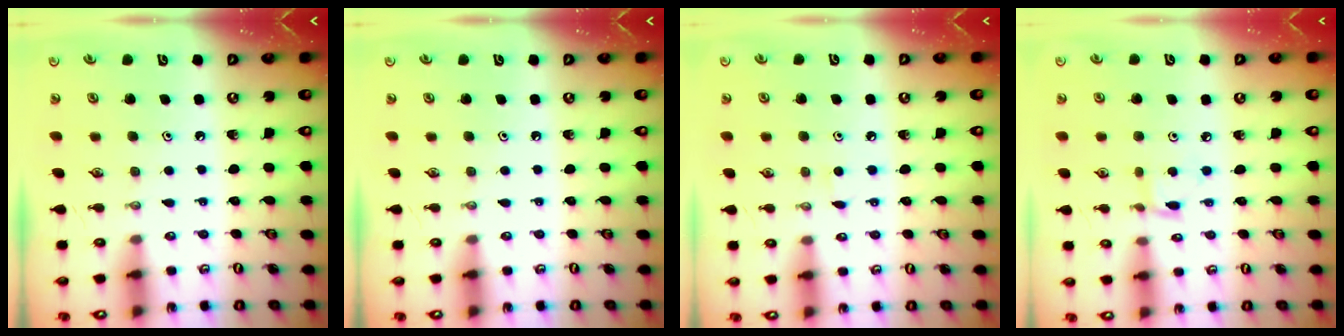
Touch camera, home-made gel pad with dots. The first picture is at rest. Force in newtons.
{"total": 0.0}
{"total": 2.9, "press": 2.9, "slide": 0.4}
{"total": 3.5, "press": 3.5, "slide": 0.4}